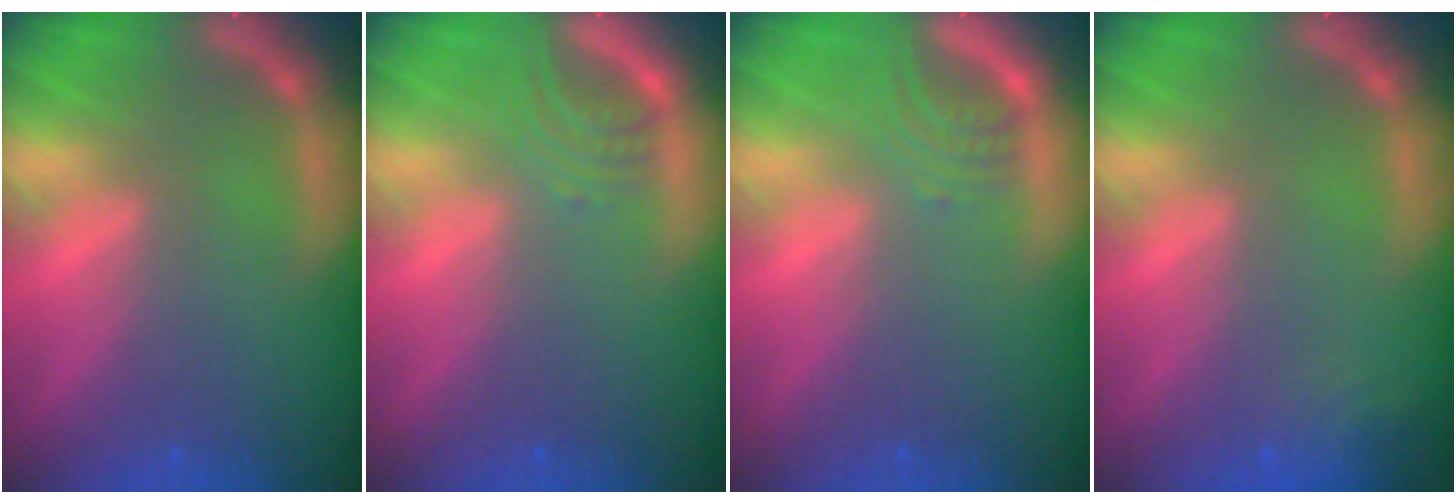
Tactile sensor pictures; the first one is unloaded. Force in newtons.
{"total": 2.5}
{"total": 2.5}
{"total": 3.0}